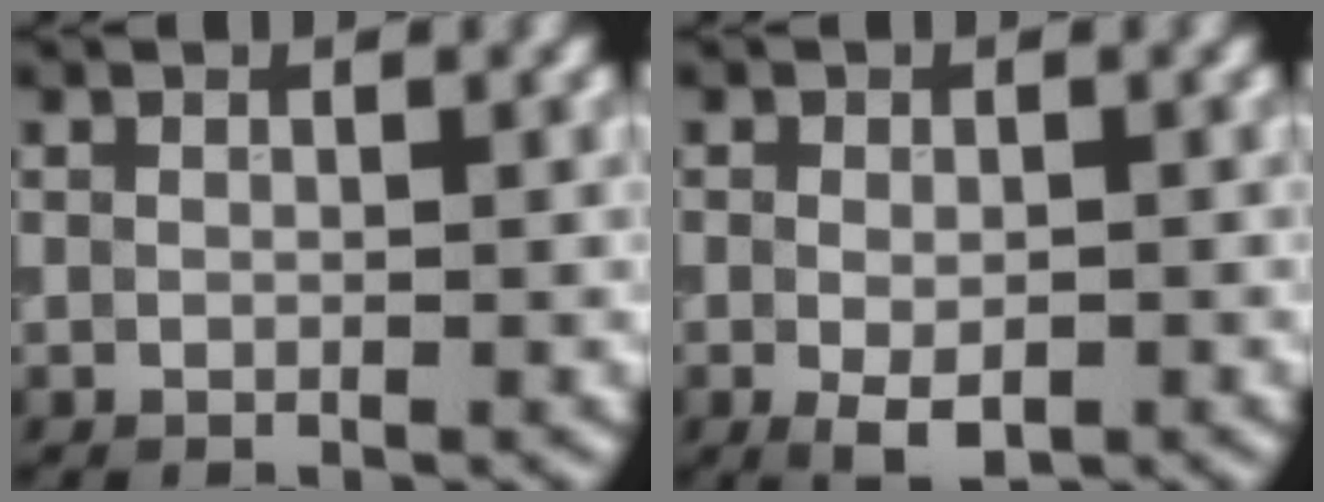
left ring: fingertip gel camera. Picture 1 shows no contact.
{"total": 3.1, "force": [-1.0, 1.7, 2.4], "torque": [-0.041, -0.009, -0.014]}